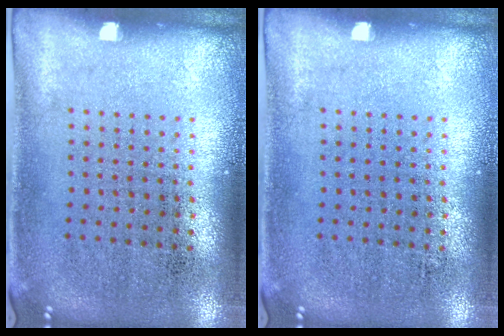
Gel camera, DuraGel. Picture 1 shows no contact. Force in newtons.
{"total": 0.0}